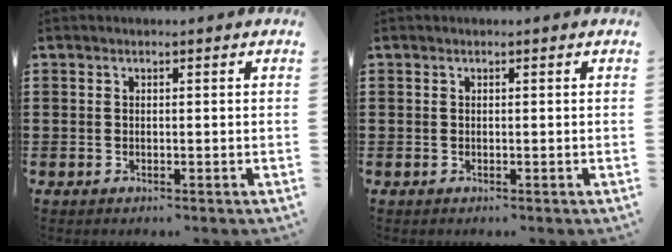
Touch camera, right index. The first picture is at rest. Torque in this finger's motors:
{"motor_torque": [-0.24, 0.37, -0.01, 0.00]}